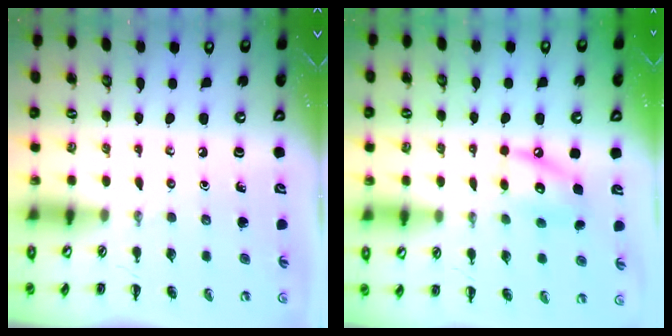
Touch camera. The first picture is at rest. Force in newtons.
{"total": 11.1, "press": 10.9, "slide": 1.8}